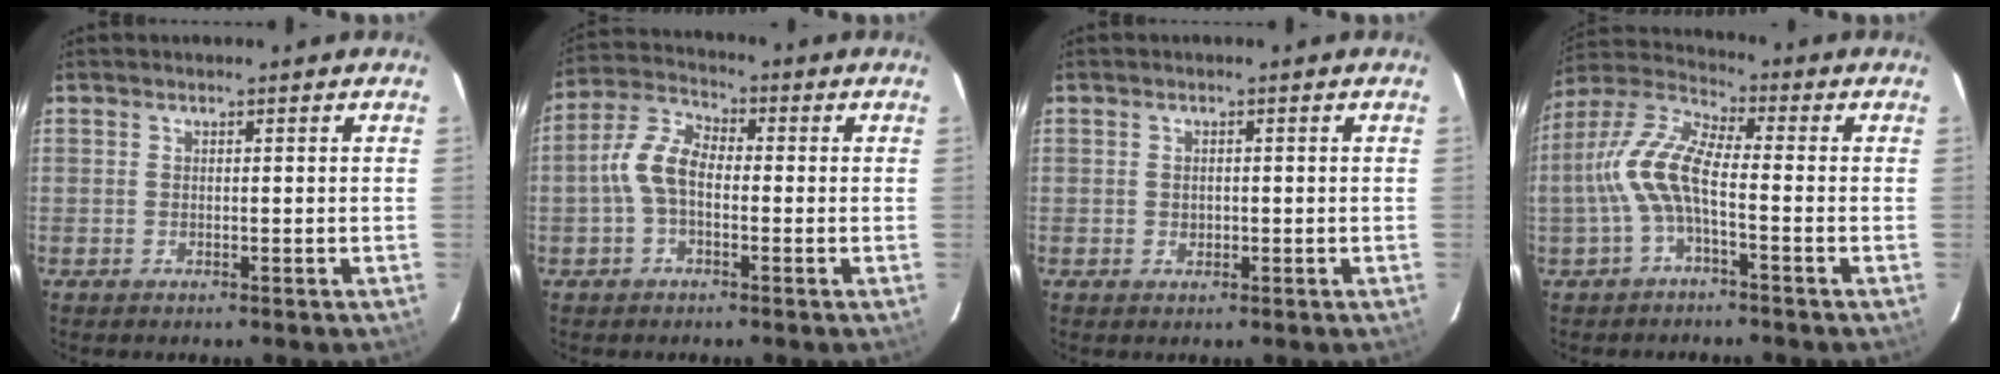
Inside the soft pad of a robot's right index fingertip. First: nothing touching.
{"total": 7.4, "force": [-1.3, 4.3, 5.9], "torque": [-0.127, 0.021, -0.028]}
{"total": 1.2, "force": [-0.1, 1.1, 0.5], "torque": [-0.006, 0.001, -0.001]}
{"total": 9.9, "force": [-2.2, 3.0, 9.1], "torque": [-0.205, 0.014, -0.045]}